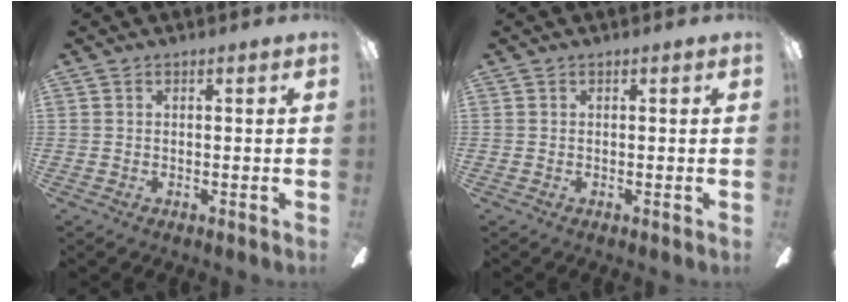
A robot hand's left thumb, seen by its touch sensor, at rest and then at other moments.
{"total": 0.0}